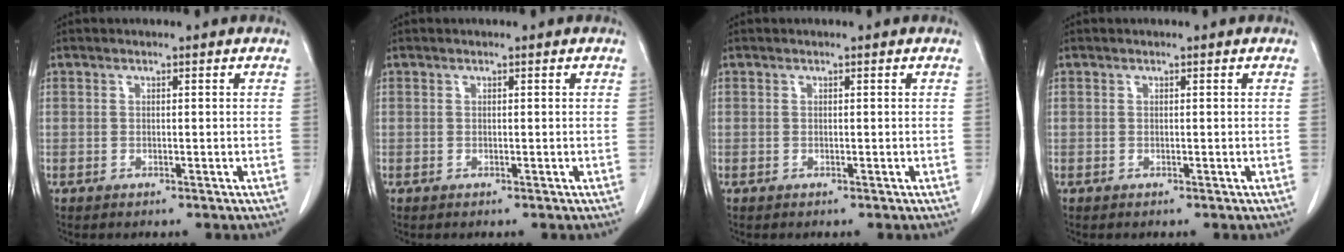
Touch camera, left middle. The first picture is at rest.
{"total": 0.0}
{"total": 0.0}
{"total": 0.0}